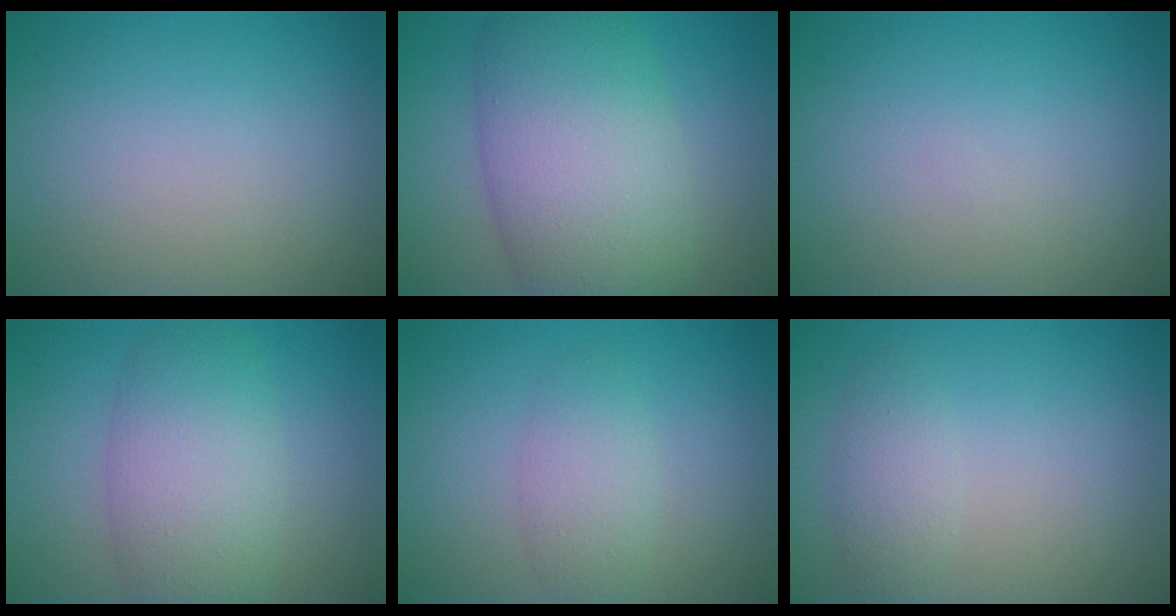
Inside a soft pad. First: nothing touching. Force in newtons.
{"total": 10.7, "press": 10.6, "slide": 0.6}
{"total": 0.0}
{"total": 6.3, "press": 6.3, "slide": 0.3}
{"total": 2.5, "press": 2.5, "slide": 0.0}
{"total": 2.0, "press": 2.0, "slide": 0.1}